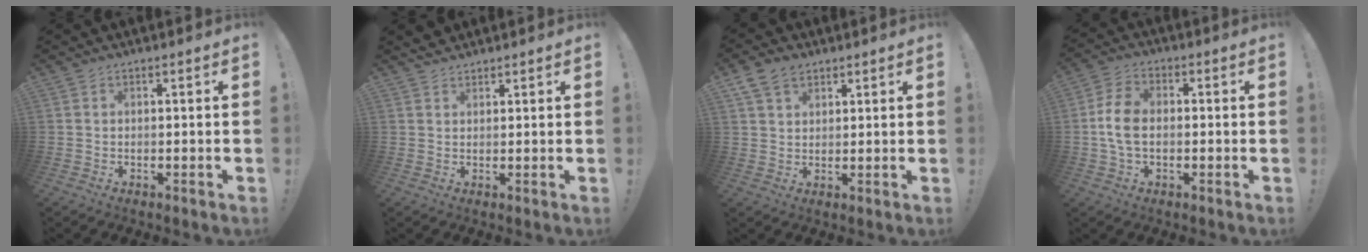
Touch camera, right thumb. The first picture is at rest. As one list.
[{"total": 2.1, "force": [1.8, 0.9, 0.3], "torque": [-0.007, -0.010, 0.036]}, {"total": 6.7, "force": [4.1, 4.5, 2.9], "torque": [-0.056, -0.008, 0.081]}, {"total": 8.6, "force": [-0.9, 5.4, 6.6], "torque": [-0.135, 0.003, -0.016]}]